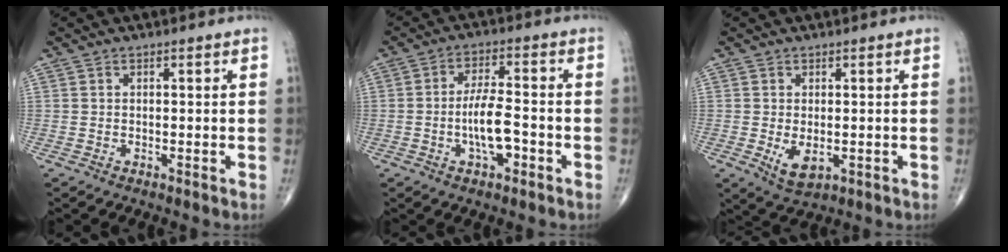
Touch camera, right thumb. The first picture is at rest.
{"total": 7.3, "force": [-2.1, 3.3, 6.2], "torque": [-0.099, 0.016, -0.033]}
{"total": 4.8, "force": [-0.8, 2.6, 3.9], "torque": [-0.064, -0.012, -0.003]}